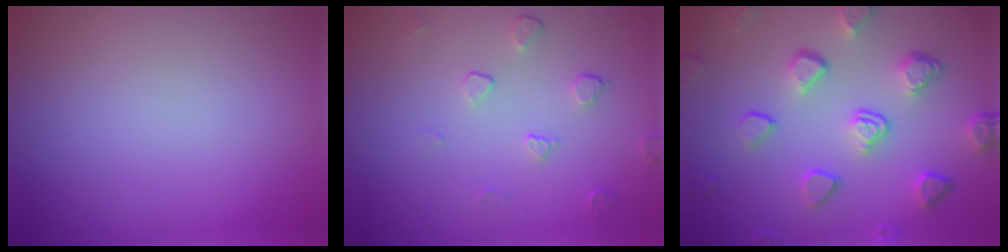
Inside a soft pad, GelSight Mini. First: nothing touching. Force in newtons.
{"total": 1.5, "press": 0.9, "slide": 1.1}
{"total": 5.0, "press": 3.8, "slide": 3.3}